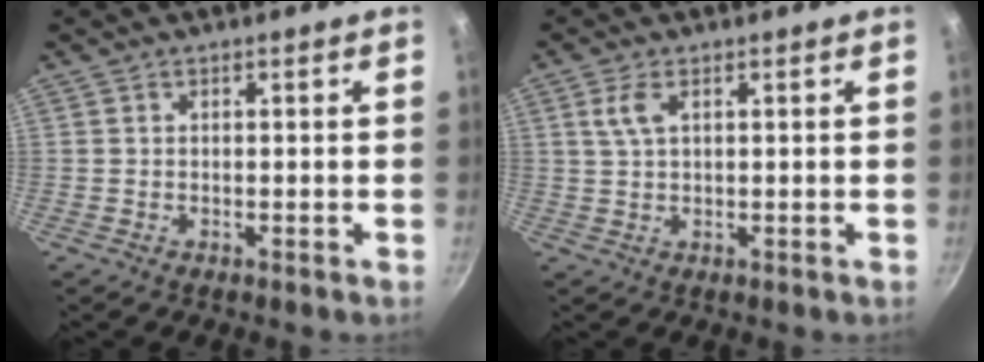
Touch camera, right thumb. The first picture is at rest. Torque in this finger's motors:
{"motor_torque": [-0.66, 0.23, -0.28, 0.12, 0.16]}